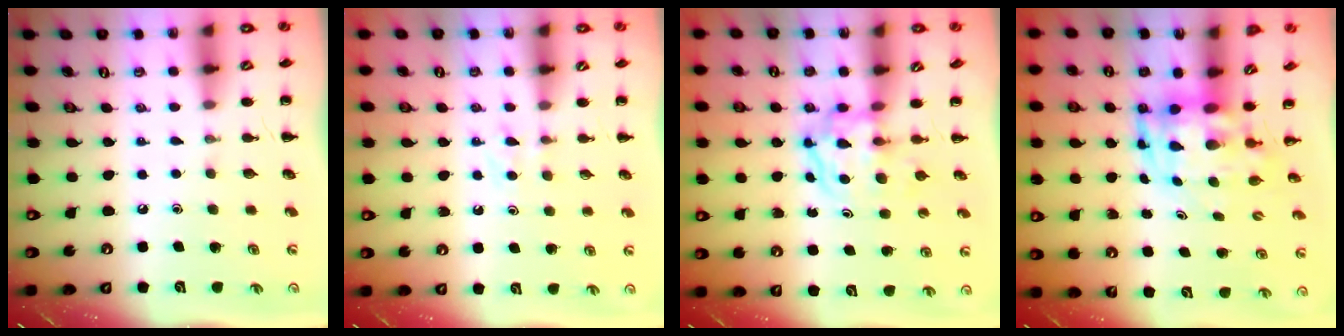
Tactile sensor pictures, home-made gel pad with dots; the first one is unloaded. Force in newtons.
{"total": 3.8, "press": 3.6, "slide": 1.2}
{"total": 3.8, "press": 3.8, "slide": 0.5}
{"total": 4.5, "press": 4.3, "slide": 1.3}